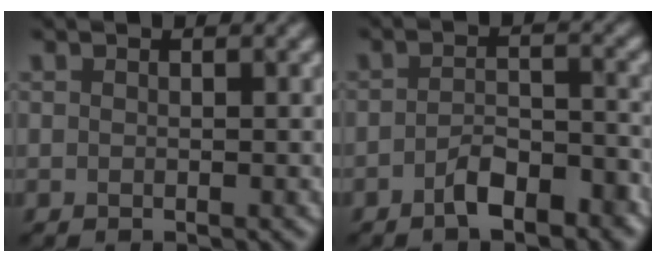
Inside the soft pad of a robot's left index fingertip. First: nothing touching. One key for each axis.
{"total": 4.0, "fx": -2.5, "fy": 1.7, "fz": 2.7, "tx": -0.040, "ty": 0.007, "tz": -0.044}